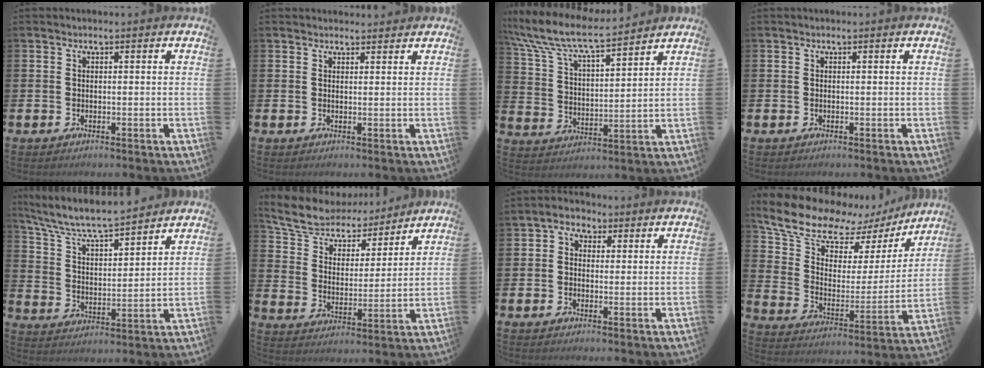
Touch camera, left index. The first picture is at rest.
{"total": 1.4, "force": [1.4, 0.3, 0.0], "torque": [0.015, -0.008, 0.021]}
{"total": 8.8, "force": [8.2, 1.2, 3.1], "torque": [-0.103, -0.054, 0.142]}
{"total": 0.0}
{"total": 7.6, "force": [7.1, 0.9, 2.3], "torque": [-0.083, -0.051, 0.123]}
{"total": 7.7, "force": [7.1, 2.5, 1.5], "torque": [-0.068, -0.049, 0.125]}
{"total": 2.3, "force": [0.8, 2.0, 0.7], "torque": [-0.023, 0.005, 0.009]}
{"total": 13.0, "force": [10.8, 5.3, 4.7], "torque": [-0.138, -0.060, 0.189]}